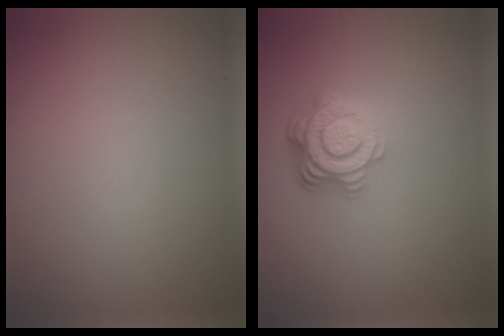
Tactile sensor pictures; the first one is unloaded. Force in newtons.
{"total": 4.9, "press": 3.5, "slide": 3.4}